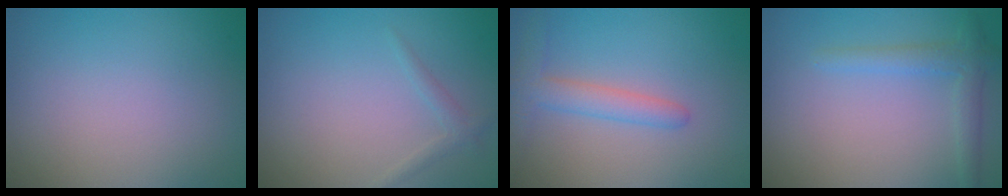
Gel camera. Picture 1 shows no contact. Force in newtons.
{"total": 1.1, "press": 1.1, "slide": 0.1}
{"total": 3.0, "press": 3.0, "slide": 0.2}
{"total": 2.3, "press": 2.3, "slide": 0.2}